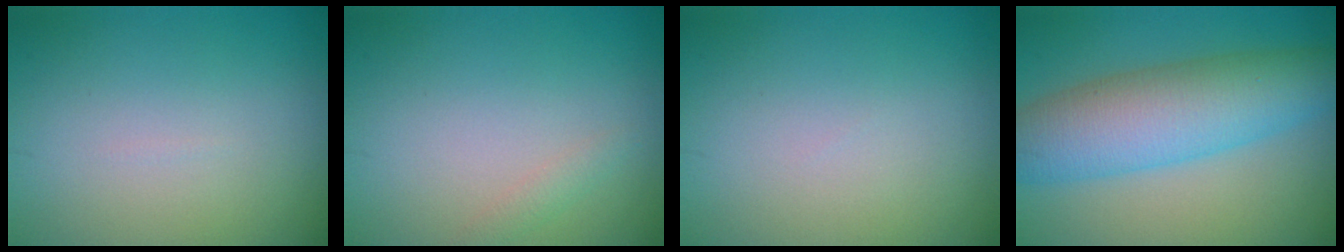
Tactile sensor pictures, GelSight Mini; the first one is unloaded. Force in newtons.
{"total": 0.8, "press": 0.8, "slide": 0.1}
{"total": 0.0}
{"total": 8.4, "press": 8.4, "slide": 0.1}